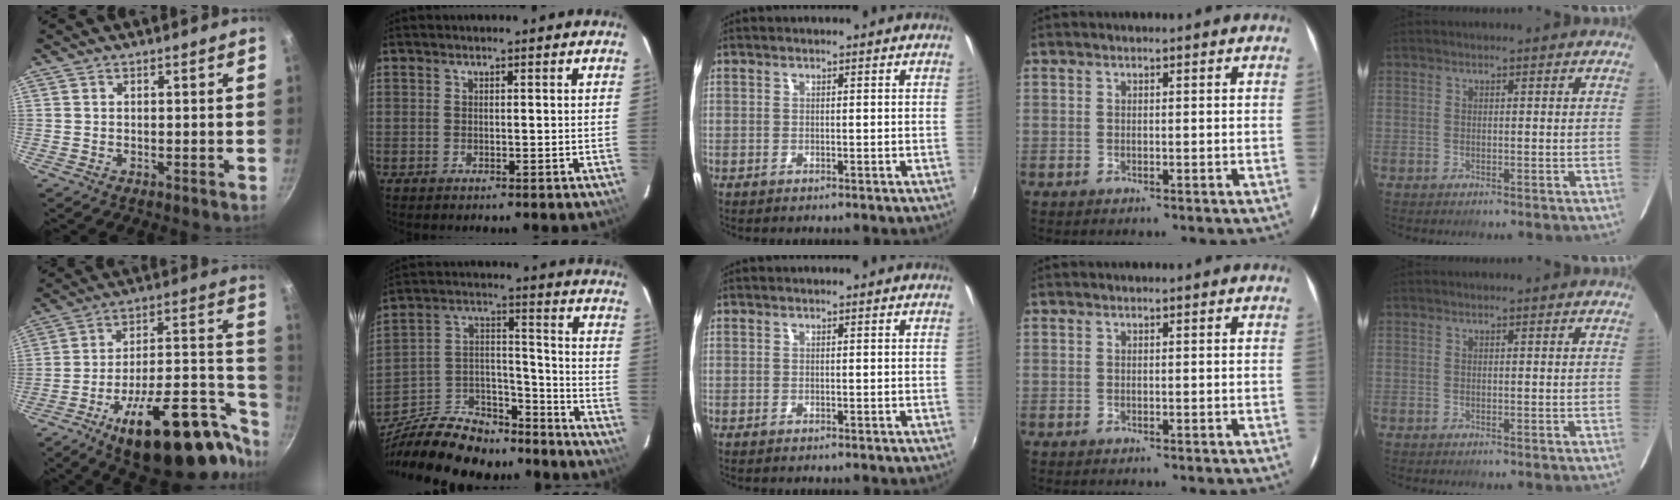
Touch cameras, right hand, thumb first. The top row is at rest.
{"thumb": {"total": 31.1, "force": [-16.7, 12.4, 23.1], "torque": [-0.273, 0.094, -0.240]}, "index": {"total": 24.8, "force": [-19.0, 11.0, 11.6], "torque": [-0.247, 0.034, -0.293]}}